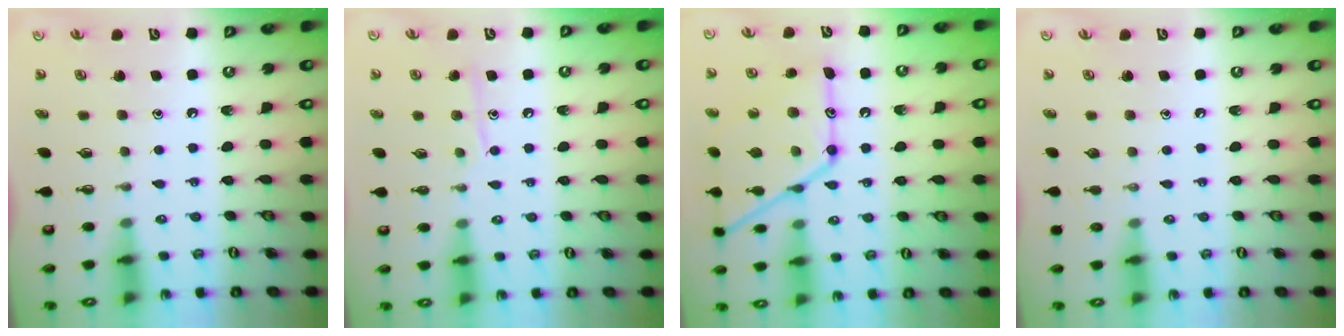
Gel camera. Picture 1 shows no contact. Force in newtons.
{"total": 7.4, "press": 7.4, "slide": 0.8}
{"total": 19.2, "press": 19.1, "slide": 1.6}
{"total": 0.0}